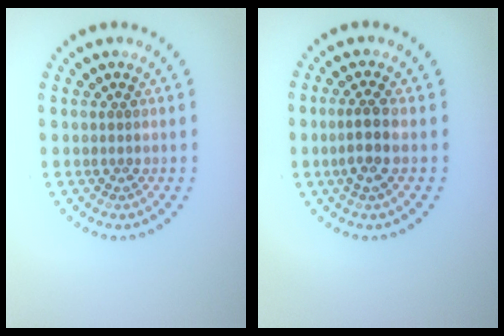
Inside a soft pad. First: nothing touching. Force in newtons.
{"total": 2.4, "press": 2.2, "slide": 1.0}